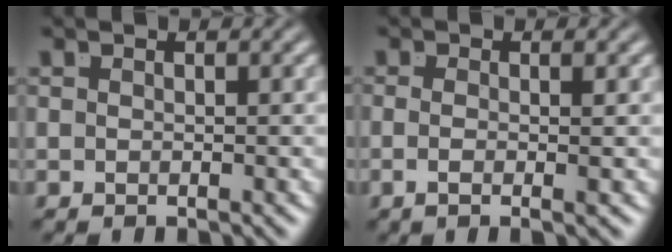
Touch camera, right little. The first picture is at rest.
{"total": 2.3, "force": [-0.8, -0.9, 2.0], "torque": [-0.036, -0.012, -0.006]}